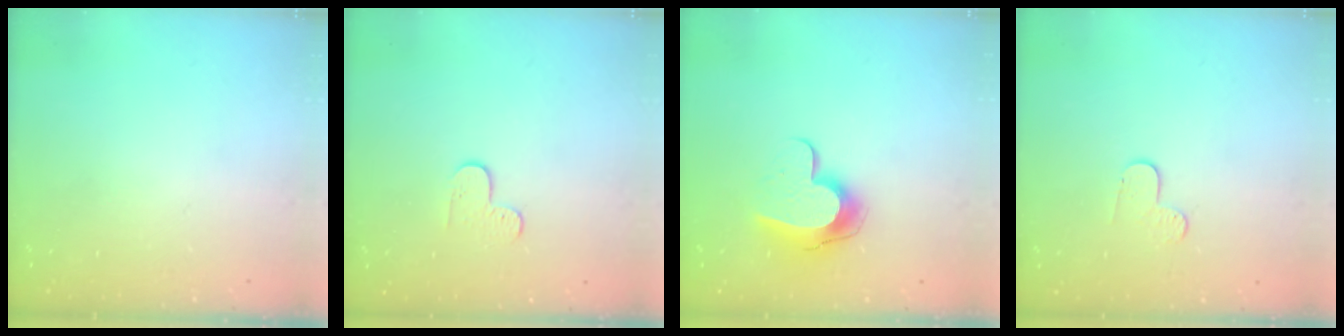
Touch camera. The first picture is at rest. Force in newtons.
{"total": 5.5, "press": 5.5, "slide": 0.5}
{"total": 10.9, "press": 10.9, "slide": 1.1}
{"total": 3.8, "press": 3.8, "slide": 0.3}